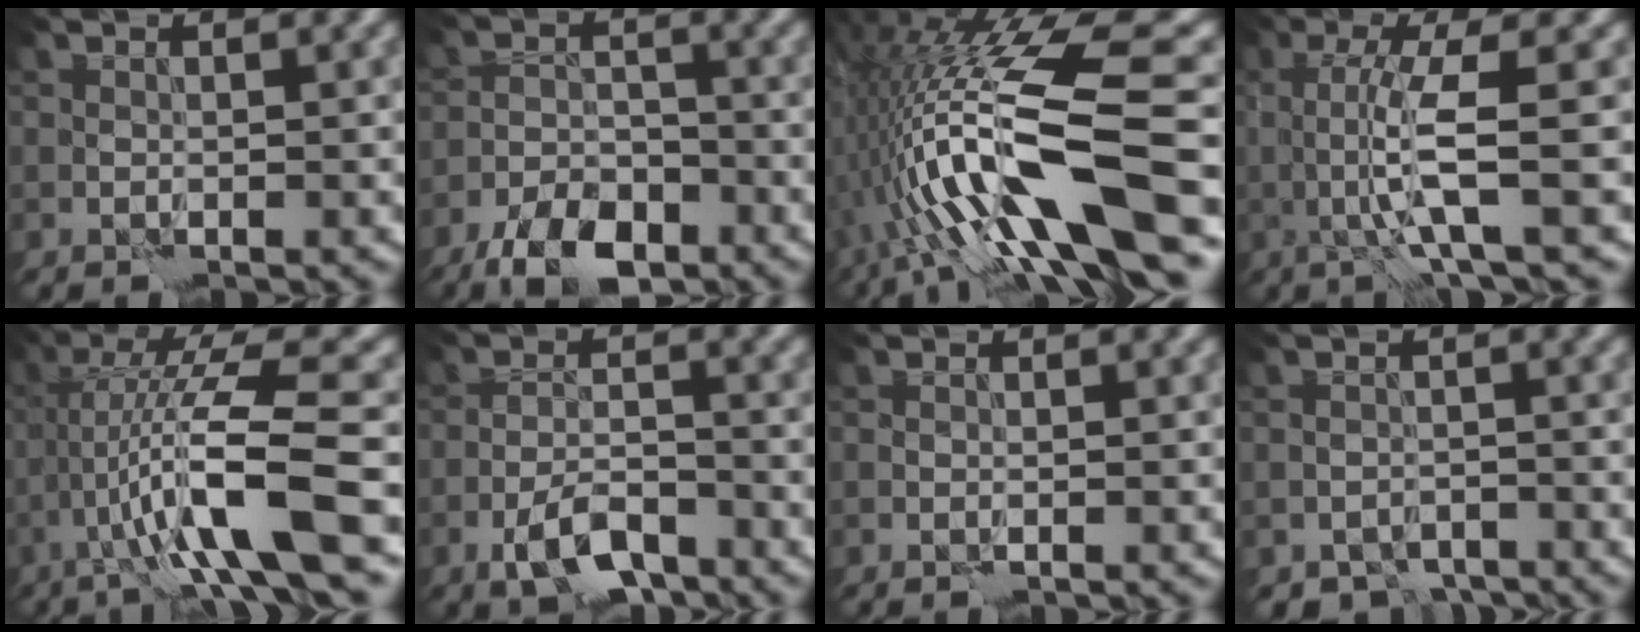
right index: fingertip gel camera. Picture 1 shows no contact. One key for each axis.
{"total": 6.1, "fx": -4.5, "fy": 2.5, "fz": 3.4, "tx": -0.054, "ty": -0.006, "tz": -0.085}
{"total": 14.8, "fx": -3.2, "fy": 3.1, "fz": 14.2, "tx": -0.263, "ty": 0.012, "tz": -0.045}
{"total": 4.6, "fx": -0.2, "fy": 0.2, "fz": 4.6, "tx": -0.088, "ty": 0.001, "tz": -0.004}
{"total": 9.4, "fx": -2.3, "fy": 1.0, "fz": 9.1, "tx": -0.153, "ty": 0.020, "tz": -0.037}
{"total": 4.7, "fx": -2.9, "fy": 1.8, "fz": 3.2, "tx": -0.055, "ty": -0.002, "tz": -0.055}
{"total": 0.0}
{"total": 2.9, "fx": -2.4, "fy": 1.4, "fz": 0.4, "tx": 0.007, "ty": -0.007, "tz": -0.041}